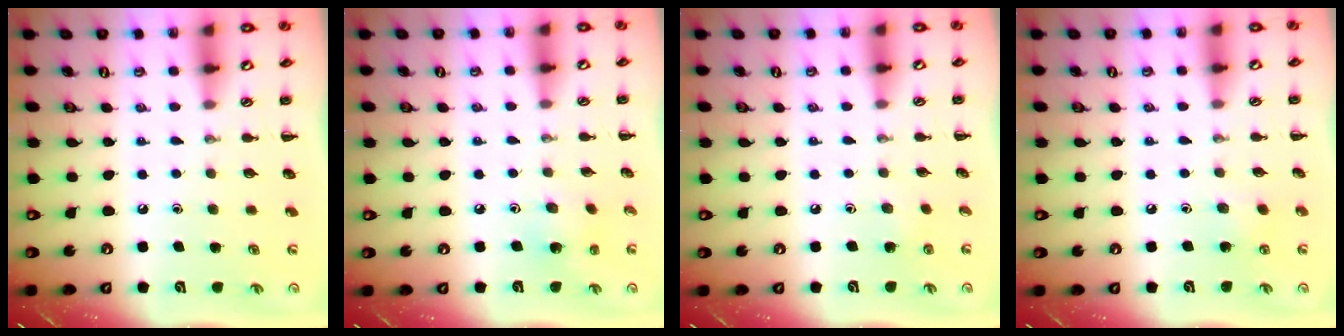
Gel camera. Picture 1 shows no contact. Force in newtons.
{"total": 2.5, "press": 2.4, "slide": 0.7}
{"total": 2.4, "press": 2.2, "slide": 0.9}
{"total": 5.0, "press": 4.8, "slide": 1.5}